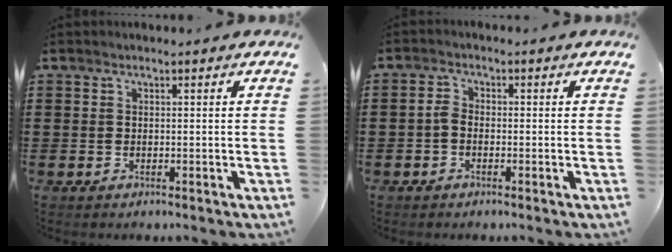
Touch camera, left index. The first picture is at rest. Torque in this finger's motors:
{"motor_torque": [0.09, 0.09, 0.04, 0.04]}